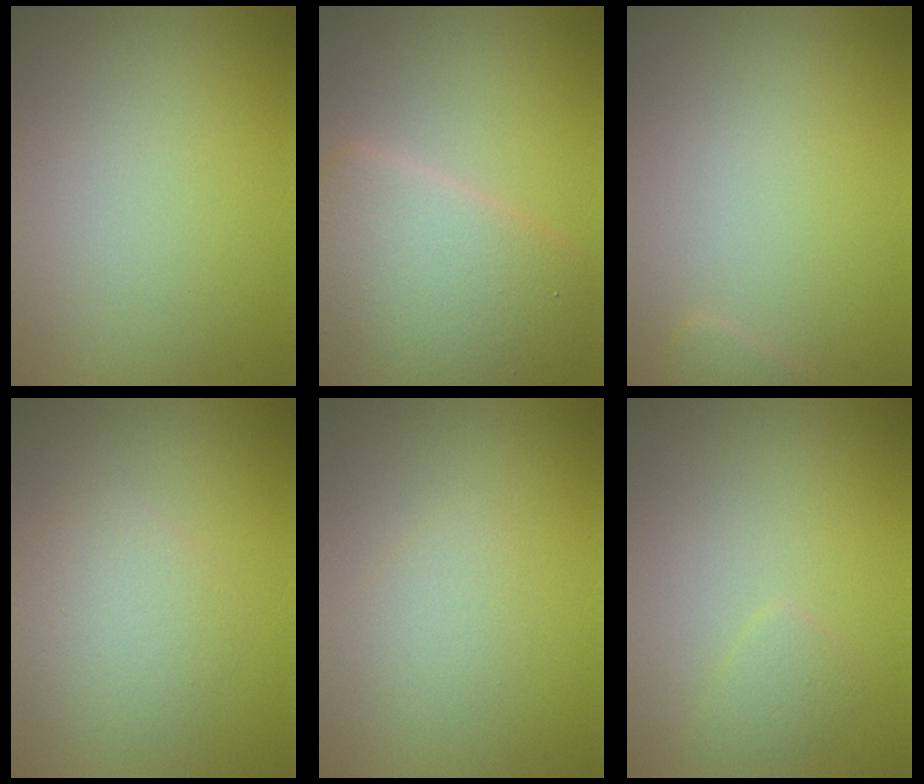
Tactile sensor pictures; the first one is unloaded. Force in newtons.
{"total": 7.6, "press": 7.6, "slide": 0.3}
{"total": 0.6, "press": 0.6, "slide": 0.1}
{"total": 3.0, "press": 3.0, "slide": 0.0}
{"total": 1.5, "press": 1.5, "slide": 0.1}
{"total": 1.1, "press": 1.1, "slide": 0.1}